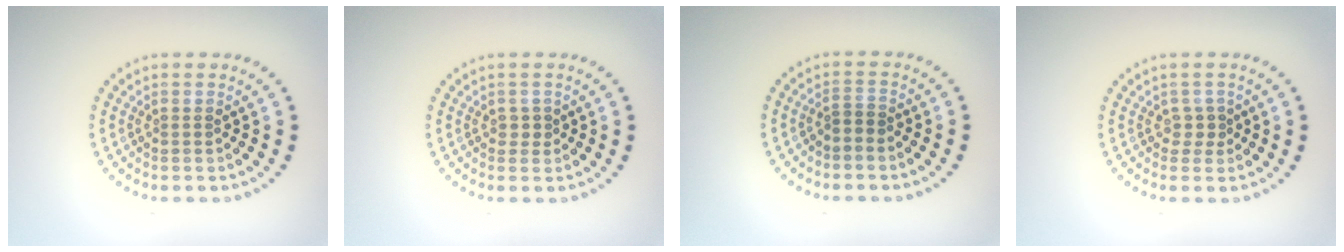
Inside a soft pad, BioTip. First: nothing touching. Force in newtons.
{"total": 0.9, "press": 0.8, "slide": 0.3}
{"total": 1.0, "press": 0.7, "slide": 0.7}
{"total": 1.3, "press": 1.0, "slide": 0.9}